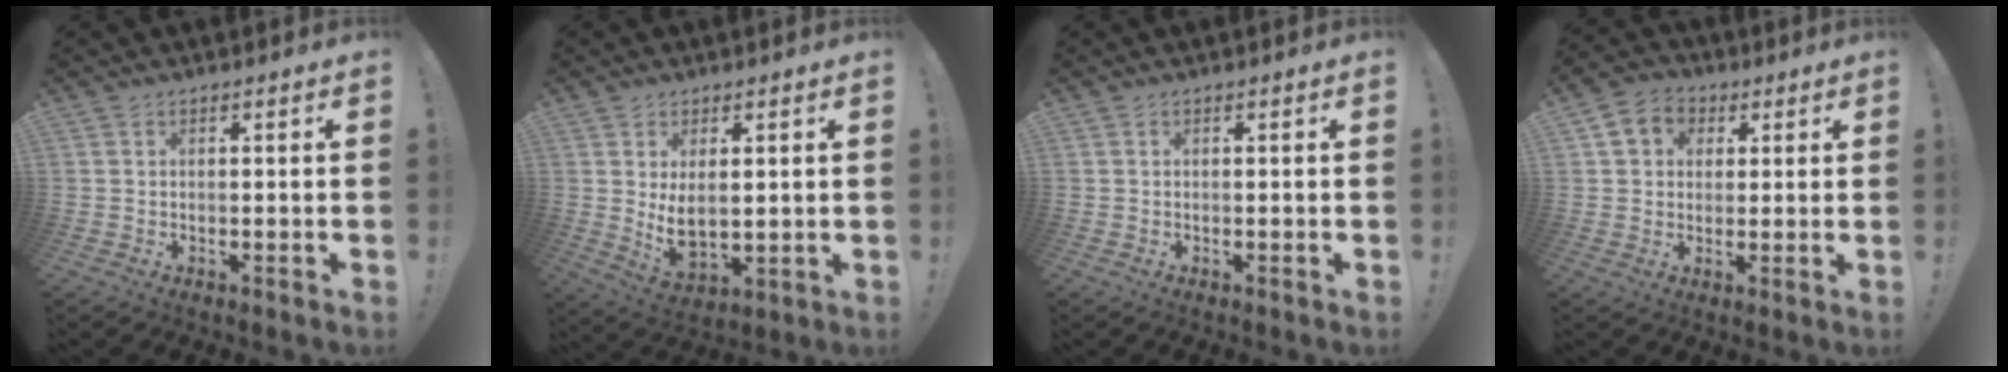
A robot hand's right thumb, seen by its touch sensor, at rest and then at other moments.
{"total": 7.1, "force": [2.9, 3.7, 5.3], "torque": [-0.084, -0.023, 0.053]}
{"total": 0.0}
{"total": 7.7, "force": [2.3, 6.6, 3.1], "torque": [-0.049, 0.005, 0.050]}